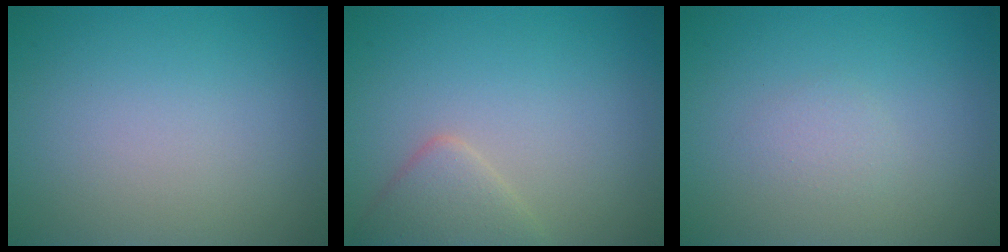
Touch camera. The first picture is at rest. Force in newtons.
{"total": 2.6, "press": 2.6, "slide": 0.1}
{"total": 1.0, "press": 1.0, "slide": 0.1}